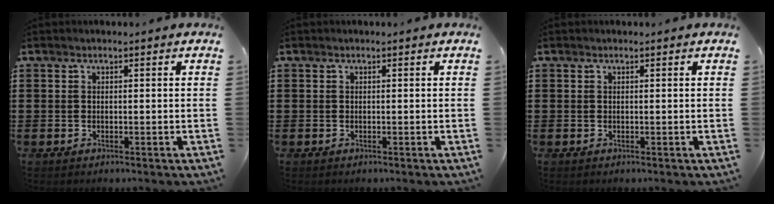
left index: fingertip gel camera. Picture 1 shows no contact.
{"total": 0.0}
{"total": 0.0}